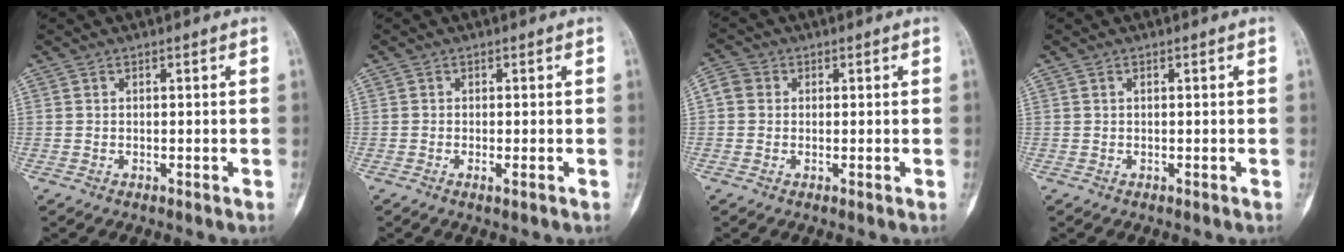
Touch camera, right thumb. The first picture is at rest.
{"total": 1.0, "force": [-0.3, 0.1, 0.9], "torque": [-0.019, -0.004, -0.007]}
{"total": 3.4, "force": [0.5, 3.1, 1.3], "torque": [-0.019, 0.011, 0.005]}
{"total": 0.0}